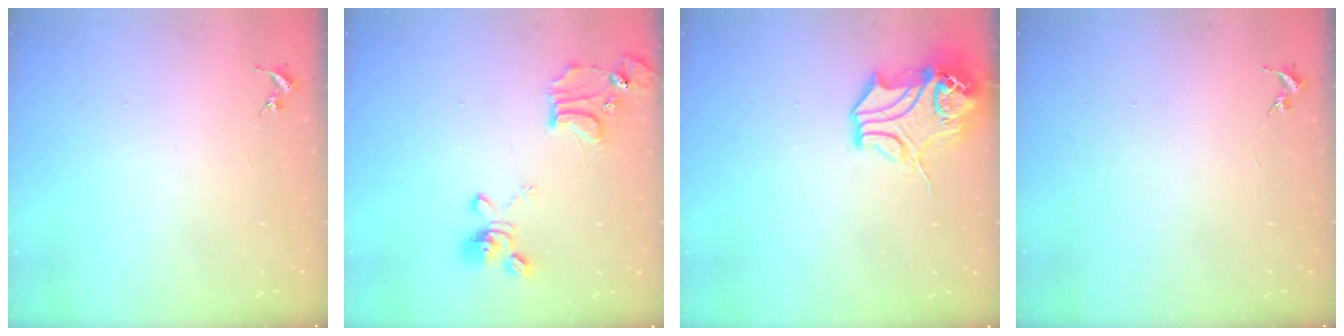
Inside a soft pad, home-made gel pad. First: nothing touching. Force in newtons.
{"total": 15.3, "press": 15.3, "slide": 1.1}
{"total": 13.8, "press": 13.7, "slide": 2.0}
{"total": 0.0}